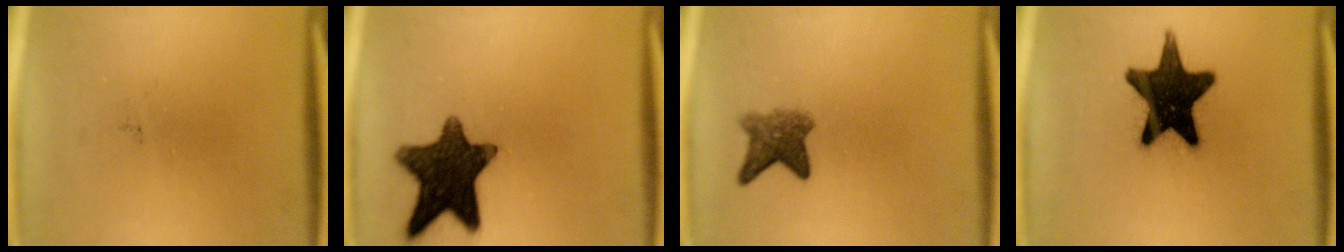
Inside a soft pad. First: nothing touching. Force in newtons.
{"total": 13.7}
{"total": 4.1}
{"total": 18.2}